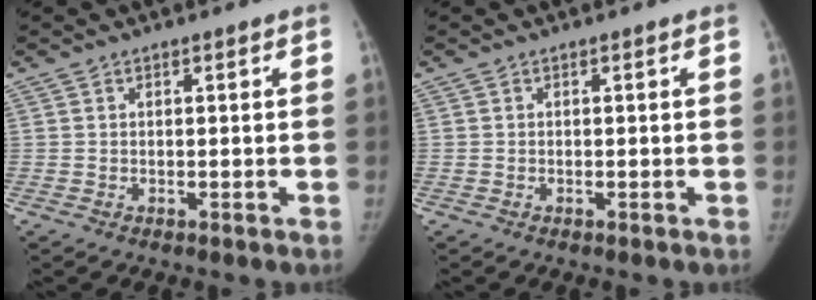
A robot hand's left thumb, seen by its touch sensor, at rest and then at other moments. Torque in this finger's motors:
{"motor_torque": [-0.20, -0.19, 0.32, -0.06, 0.00]}